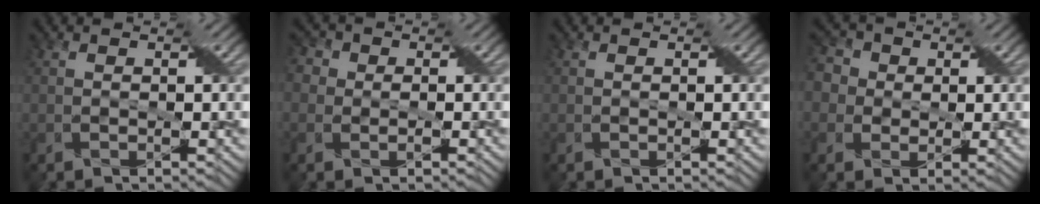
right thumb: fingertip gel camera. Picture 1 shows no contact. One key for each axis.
{"total": 4.5, "fx": 0.9, "fy": 4.0, "fz": 1.9, "tx": -0.033, "ty": 0.011, "tz": -0.019}
{"total": 0.0}
{"total": 5.7, "fx": 1.3, "fy": 5.0, "fz": 2.4, "tx": -0.076, "ty": 0.021, "tz": -0.004}